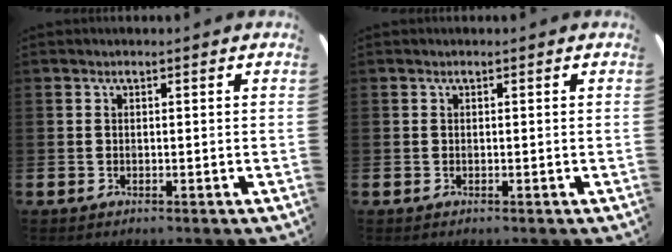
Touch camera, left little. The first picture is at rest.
{"total": 0.0}